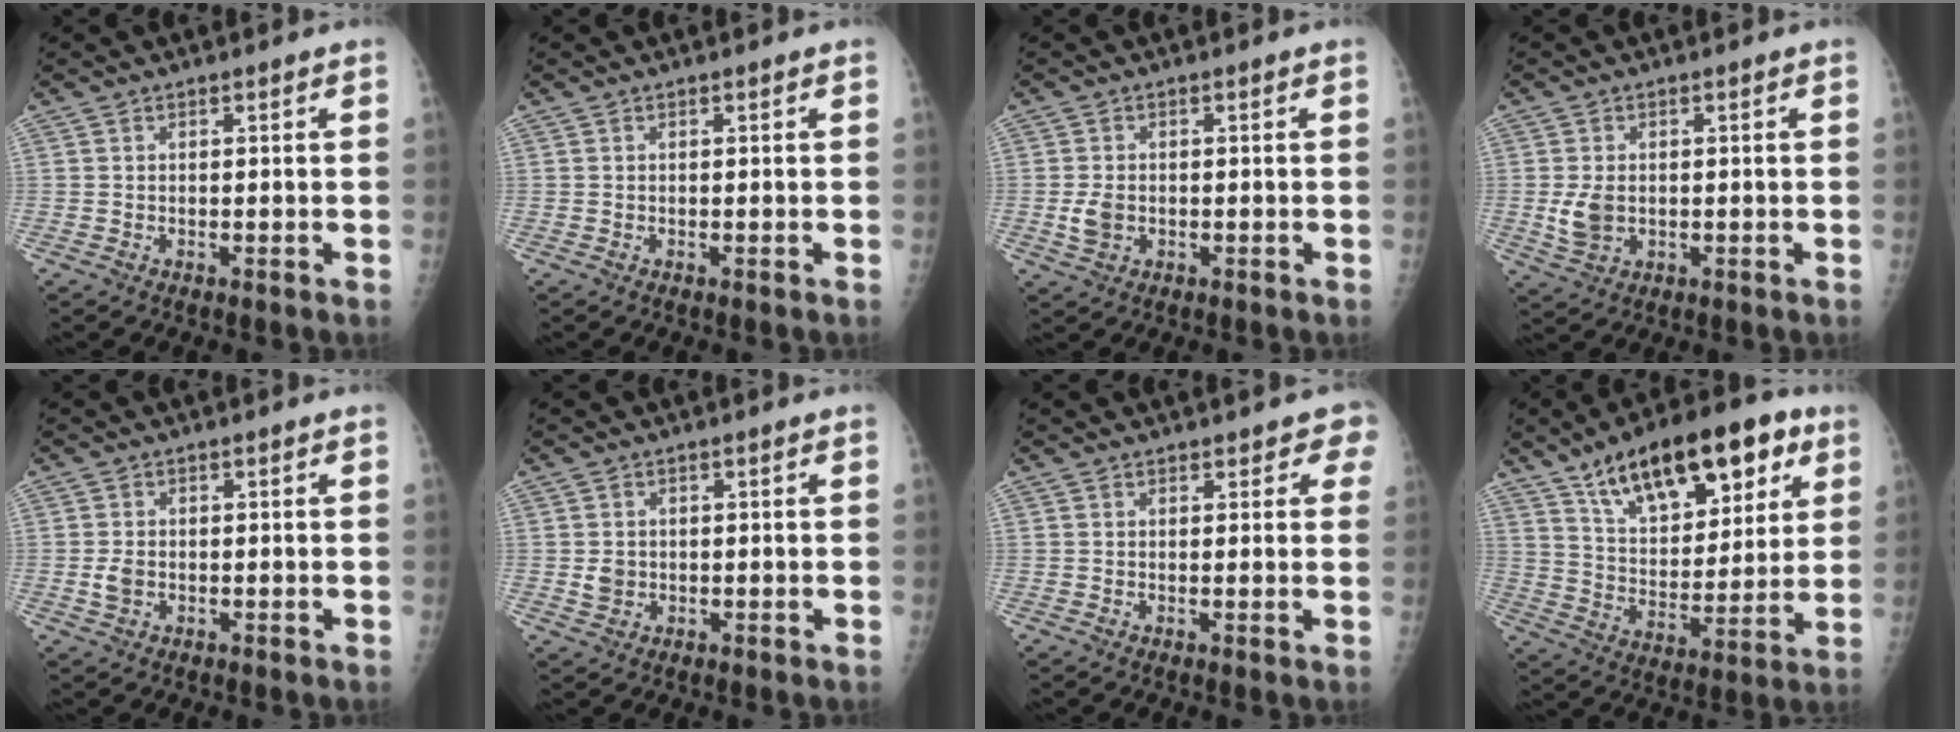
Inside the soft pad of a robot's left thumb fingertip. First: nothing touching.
{"total": 0.0}
{"total": 3.5, "force": [-0.6, 2.5, 2.3], "torque": [-0.048, 0.001, -0.008]}
{"total": 4.9, "force": [-0.3, 3.4, 3.4], "torque": [-0.065, -0.004, 0.002]}
{"total": 2.6, "force": [-0.5, 1.9, 1.8], "torque": [-0.035, 0.003, -0.008]}
{"total": 2.7, "force": [-0.1, 2.3, 1.2], "torque": [-0.011, 0.002, 0.002]}
{"total": 3.0, "force": [2.1, 1.7, 1.1], "torque": [0.024, -0.005, 0.016]}
{"total": 23.3, "force": [12.6, 10.7, 16.4], "torque": [-0.216, -0.025, 0.208]}